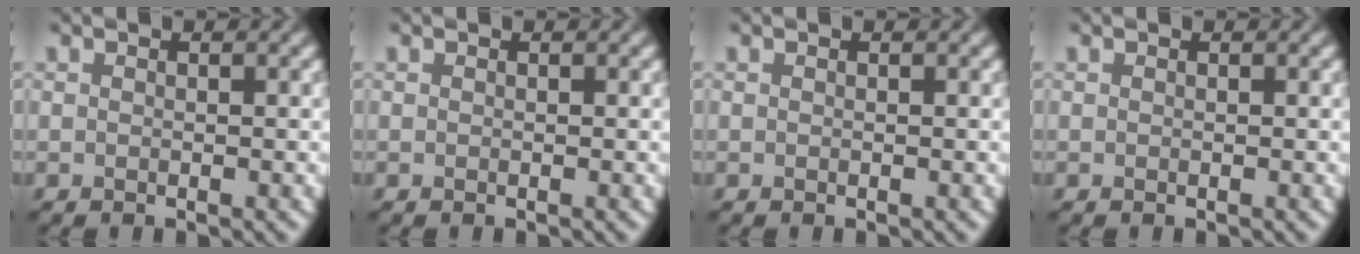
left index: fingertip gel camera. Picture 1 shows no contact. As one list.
[{"total": 0.0}, {"total": 0.0}, {"total": 0.0}]